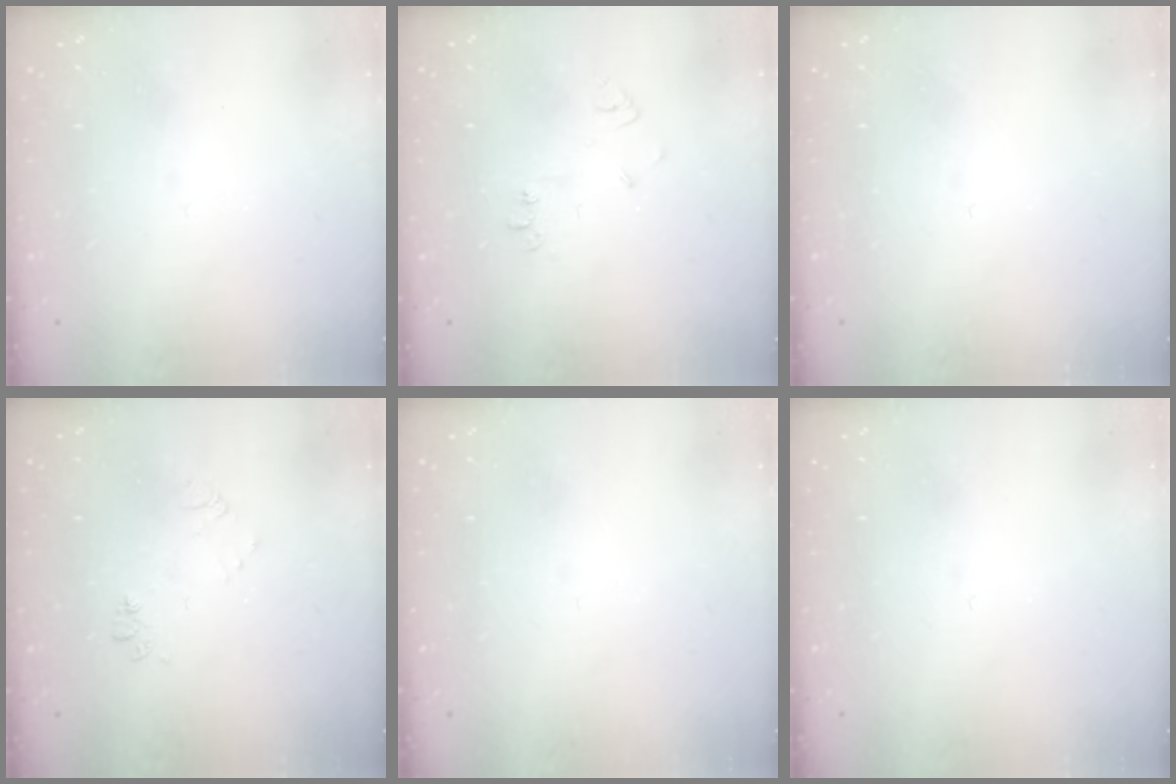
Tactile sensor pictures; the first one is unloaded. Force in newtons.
{"total": 4.9, "press": 4.8, "slide": 0.7}
{"total": 0.0}
{"total": 6.9, "press": 6.8, "slide": 0.8}
{"total": 0.0}
{"total": 0.0}